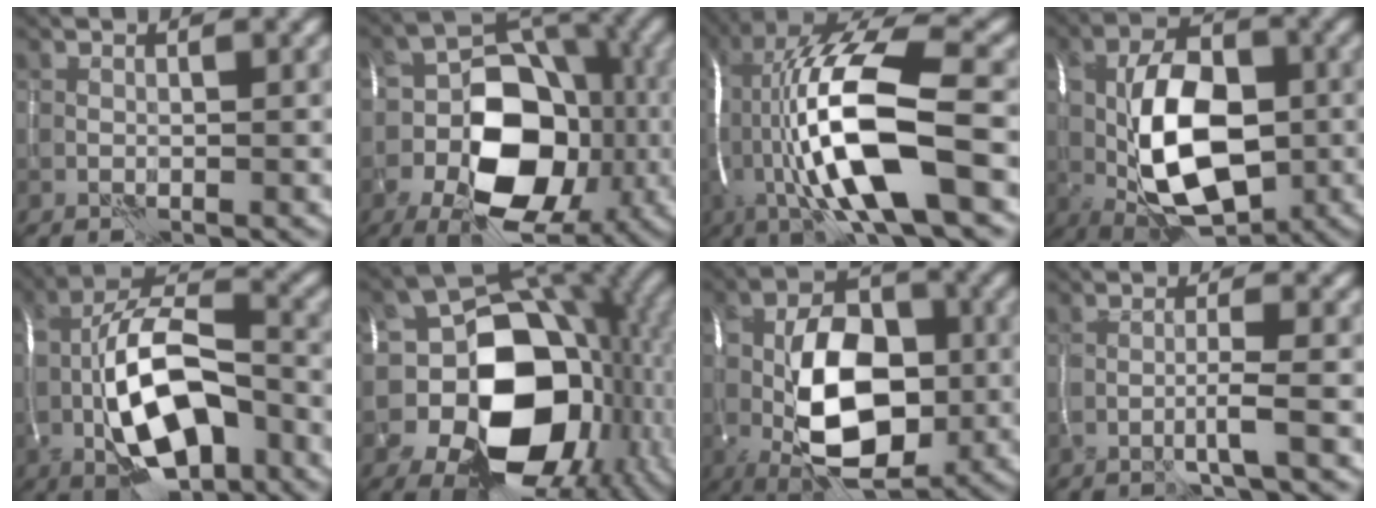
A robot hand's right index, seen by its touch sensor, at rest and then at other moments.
{"total": 12.9, "force": [-3.9, 8.2, 9.1], "torque": [-0.125, -0.003, -0.069]}
{"total": 15.2, "force": [-2.1, 4.4, 14.4], "torque": [-0.282, 0.026, -0.039]}
{"total": 11.7, "force": [-1.4, 6.6, 9.6], "torque": [-0.160, 0.008, -0.033]}
{"total": 12.5, "force": [-3.7, 6.0, 10.2], "torque": [-0.184, 0.009, -0.077]}
{"total": 15.2, "force": [-2.6, 10.8, 10.4], "torque": [-0.134, -0.009, -0.048]}
{"total": 12.2, "force": [-1.7, 7.0, 9.8], "torque": [-0.150, 0.011, -0.041]}
{"total": 2.1, "force": [-0.6, 0.1, 2.1], "torque": [-0.034, 0.002, -0.018]}